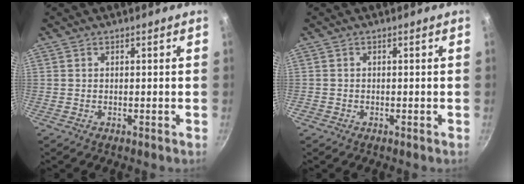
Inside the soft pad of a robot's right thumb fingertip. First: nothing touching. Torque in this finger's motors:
{"motor_torque": [-0.15, -0.09, 0.09, -0.23, -0.01]}